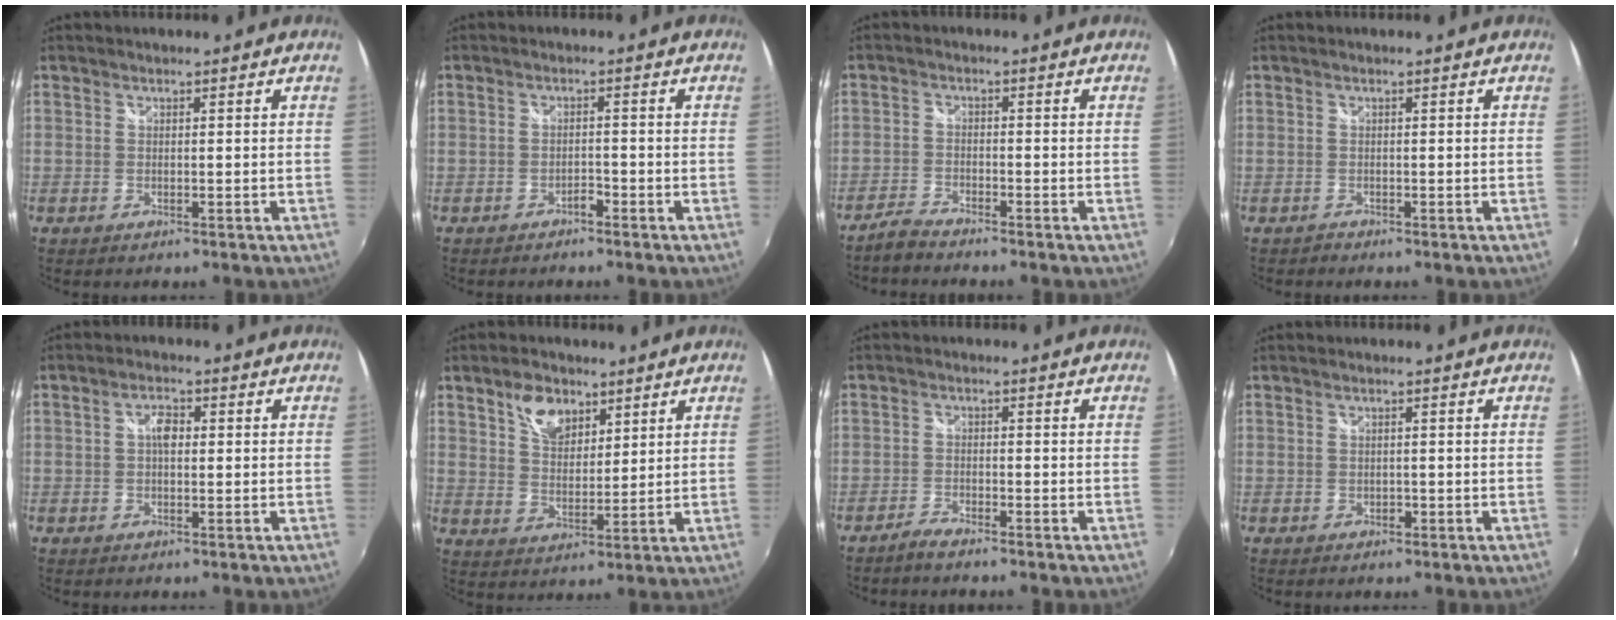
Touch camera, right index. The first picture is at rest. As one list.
[{"total": 1.5, "force": [-1.3, 0.5, 0.6], "torque": [-0.010, 0.001, -0.023]}, {"total": 3.3, "force": [-3.2, 0.5, 0.9], "torque": [-0.032, -0.006, -0.068]}, {"total": 0.7, "force": [-0.6, 0.4, -0.2], "torque": [0.002, 0.001, -0.012]}, {"total": 2.8, "force": [0.2, 1.5, 2.4], "torque": [-0.042, 0.008, 0.000]}, {"total": 7.2, "force": [4.3, 4.3, 3.9], "torque": [-0.064, 0.010, 0.079]}, {"total": 2.3, "force": [-2.2, 0.2, 0.7], "torque": [-0.030, -0.003, -0.048]}, {"total": 0.9, "force": [-0.4, 0.7, 0.4], "torque": [-0.006, -0.001, -0.004]}]